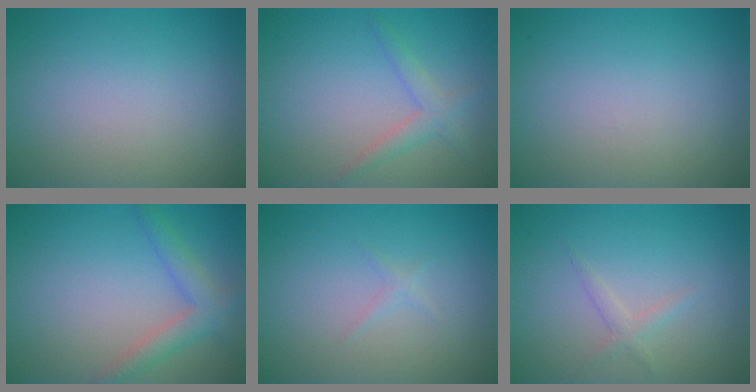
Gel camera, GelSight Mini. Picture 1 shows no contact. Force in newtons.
{"total": 2.0, "press": 2.0, "slide": 0.2}
{"total": 0.0}
{"total": 3.0, "press": 3.0, "slide": 0.2}
{"total": 0.6, "press": 0.6, "slide": 0.1}
{"total": 1.2, "press": 1.2, "slide": 0.1}